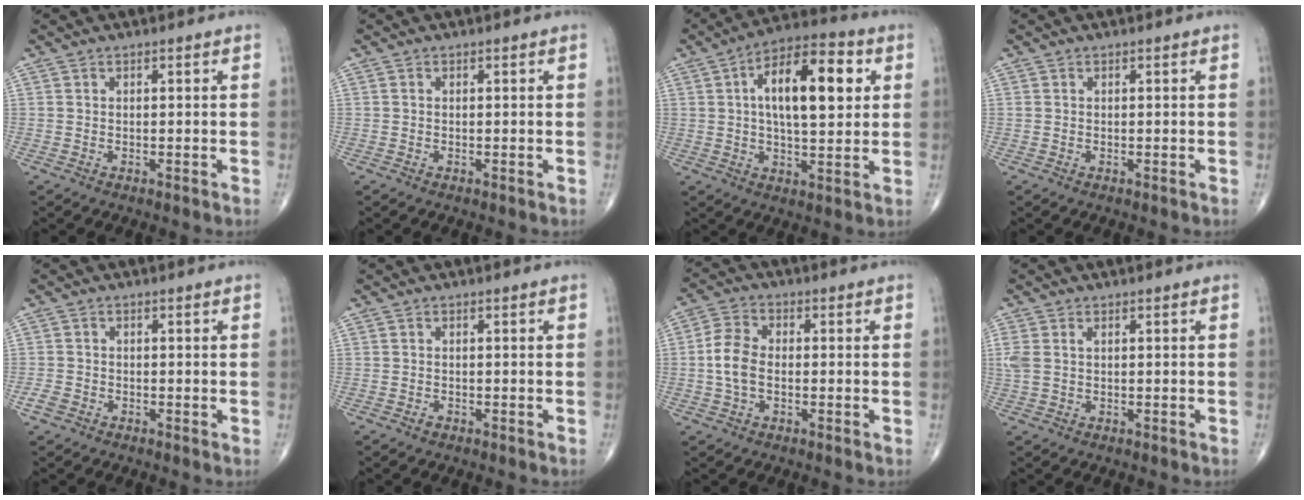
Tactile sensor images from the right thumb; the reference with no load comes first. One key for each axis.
{"total": 0.0}
{"total": 15.8, "fx": 3.6, "fy": 6.9, "fz": 13.8, "tx": -0.203, "ty": 0.013, "tz": 0.050}
{"total": 0.0}
{"total": 2.1, "fx": -1.0, "fy": 1.5, "fz": 1.0, "tx": -0.019, "ty": 0.000, "tz": -0.023}
{"total": 0.6, "fx": -0.4, "fy": 0.4, "fz": 0.2, "tx": -0.002, "ty": 0.000, "tz": -0.008}
{"total": 6.5, "fx": -0.5, "fy": 4.1, "fz": 5.0, "tx": -0.105, "ty": 0.016, "tz": -0.018}
{"total": 3.7, "fx": 0.7, "fy": 2.3, "fz": 2.8, "tx": -0.093, "ty": 0.014, "tz": 0.018}